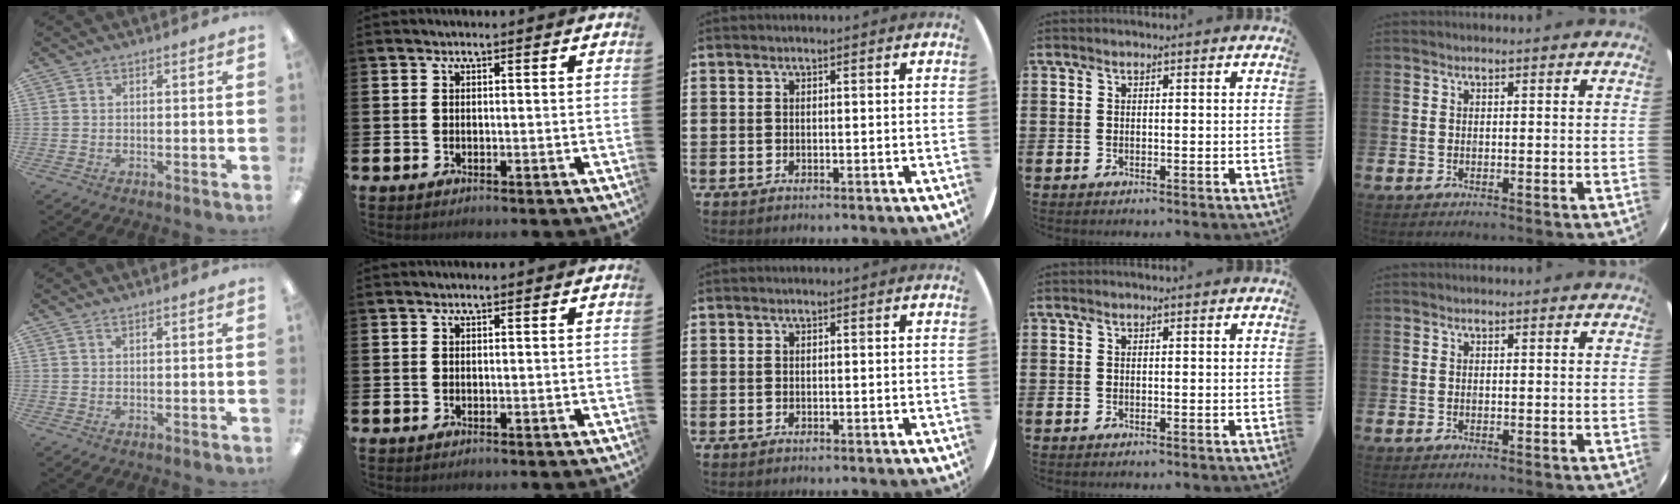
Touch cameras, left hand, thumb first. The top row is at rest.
{"thumb": {"total": 0.5, "force": [0.4, 0.0, 0.4], "torque": [-0.008, 0.002, 0.007]}}